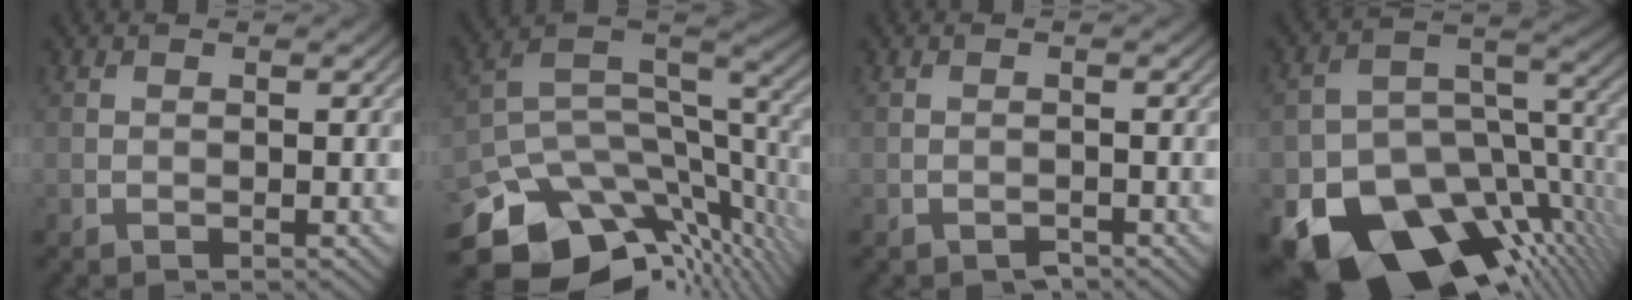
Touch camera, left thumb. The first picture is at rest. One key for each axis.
{"total": 15.1, "fx": -8.6, "fy": 8.1, "fz": 9.5, "tx": -0.215, "ty": -0.031, "tz": -0.130}
{"total": 0.9, "fx": -0.8, "fy": 0.4, "fz": 0.3, "tx": -0.004, "ty": -0.001, "tz": -0.014}
{"total": 19.4, "fx": -10.3, "fy": 11.6, "fz": 11.7, "tx": -0.205, "ty": -0.056, "tz": -0.137}